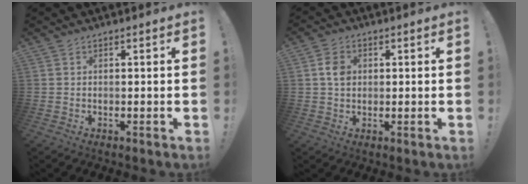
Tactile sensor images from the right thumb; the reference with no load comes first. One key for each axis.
{"total": 5.2, "fx": 0.7, "fy": 4.1, "fz": 3.1, "tx": -0.044, "ty": 0.004, "tz": 0.014}